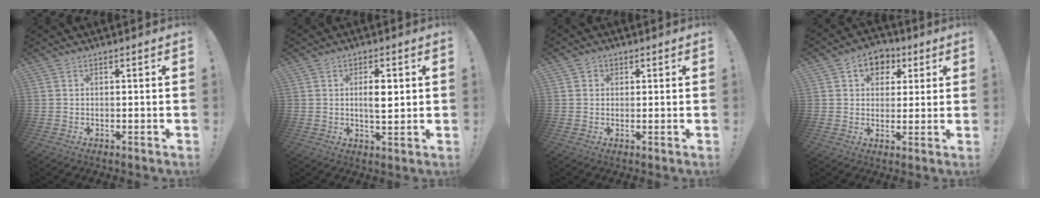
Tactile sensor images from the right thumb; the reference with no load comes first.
{"total": 5.6, "force": [0.8, 2.3, 5.0], "torque": [-0.079, -0.001, 0.009]}
{"total": 1.7, "force": [0.4, 1.6, 0.4], "torque": [-0.005, 0.002, 0.005]}
{"total": 7.5, "force": [2.5, 6.3, 3.3], "torque": [-0.035, -0.007, 0.047]}